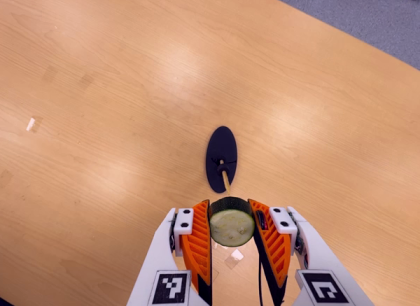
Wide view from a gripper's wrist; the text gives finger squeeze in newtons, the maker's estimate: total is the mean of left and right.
{"total": 11.5, "left": 11.4, "right": 11.5}